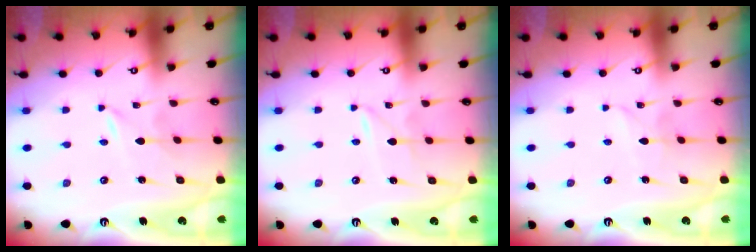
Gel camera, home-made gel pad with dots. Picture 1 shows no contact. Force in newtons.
{"total": 2.7, "press": 2.7, "slide": 0.2}
{"total": 2.3, "press": 2.3, "slide": 0.0}